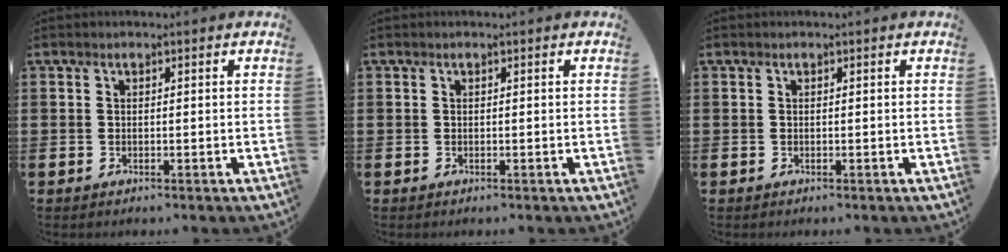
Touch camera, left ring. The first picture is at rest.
{"total": 0.0}
{"total": 0.0}